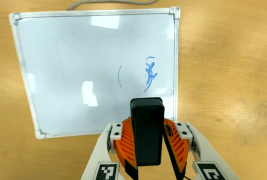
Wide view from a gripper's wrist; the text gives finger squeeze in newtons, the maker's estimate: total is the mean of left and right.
{"total": 7.2, "left": 8.1, "right": 6.3}